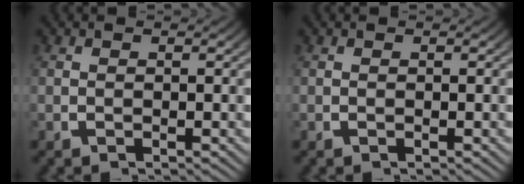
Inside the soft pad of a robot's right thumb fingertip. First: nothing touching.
{"total": 0.0}